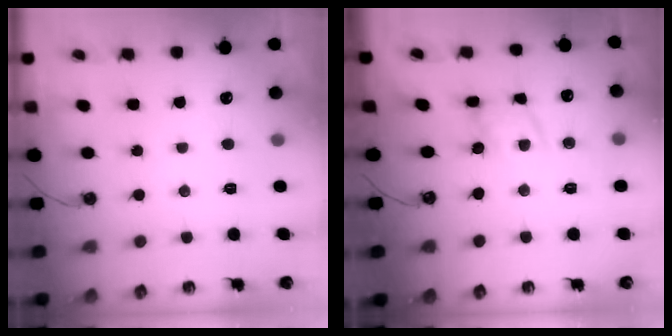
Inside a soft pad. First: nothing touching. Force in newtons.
{"total": 12.0, "press": 12.0, "slide": 0.8}